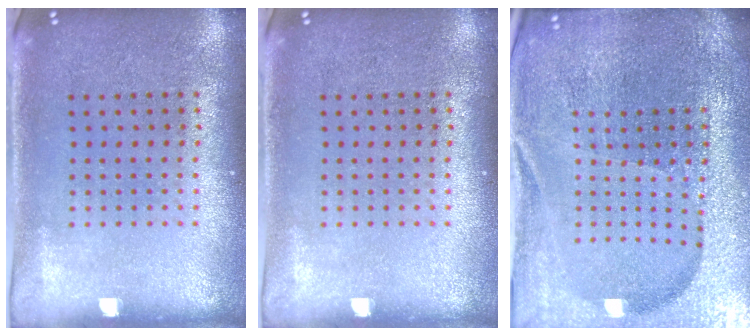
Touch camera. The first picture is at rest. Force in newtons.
{"total": 0.0}
{"total": 5.1, "press": 4.8, "slide": 1.8}